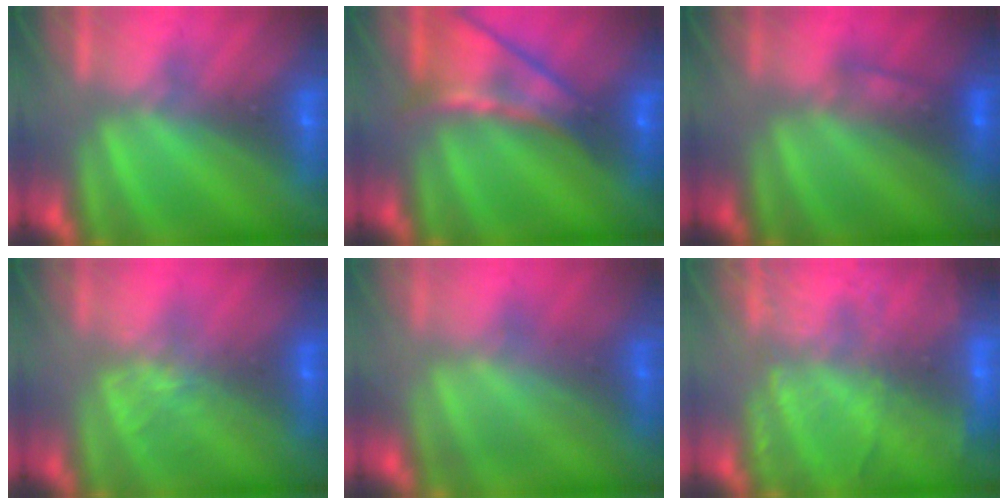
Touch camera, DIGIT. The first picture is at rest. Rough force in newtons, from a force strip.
{"total": 7.0}
{"total": 2.3}
{"total": 1.4}
{"total": 3.5}
{"total": 6.7}